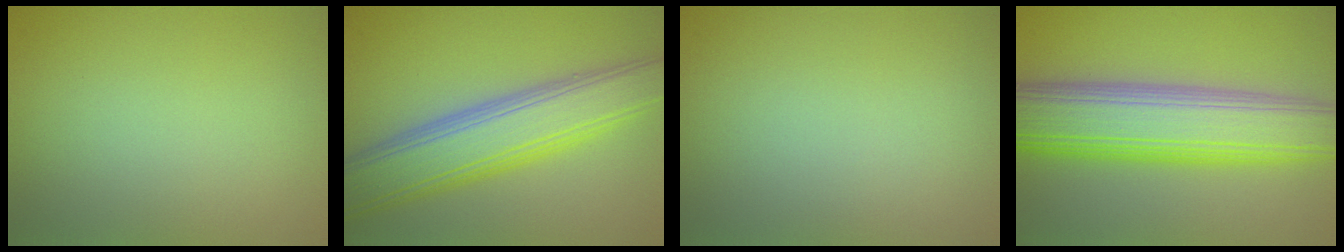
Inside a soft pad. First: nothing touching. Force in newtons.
{"total": 8.0, "press": 8.0, "slide": 0.4}
{"total": 0.0}
{"total": 10.6, "press": 10.6, "slide": 0.2}